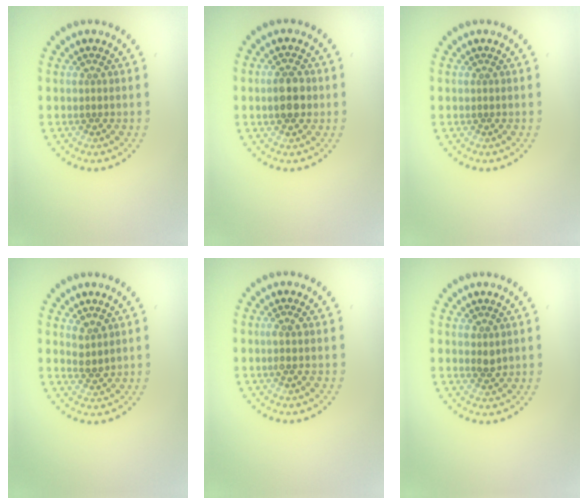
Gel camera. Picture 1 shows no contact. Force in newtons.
{"total": 3.0, "press": 3.0, "slide": 0.2}
{"total": 0.0}
{"total": 1.6, "press": 1.3, "slide": 1.0}
{"total": 0.7, "press": 0.5, "slide": 0.5}
{"total": 0.9, "press": 0.8, "slide": 0.3}